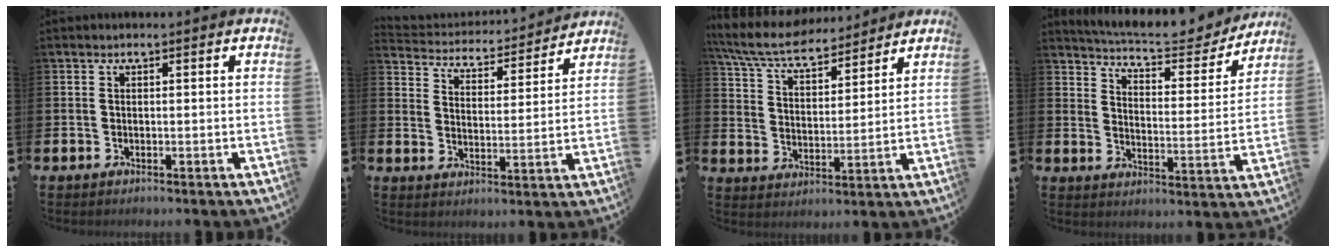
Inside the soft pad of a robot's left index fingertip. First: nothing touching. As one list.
[{"total": 4.3, "force": [4.2, 1.0, 0.0], "torque": [-0.032, -0.043, 0.067]}, {"total": 7.4, "force": [6.8, 1.6, 2.4], "torque": [-0.081, -0.037, 0.121]}, {"total": 7.2, "force": [6.9, 1.0, 1.7], "torque": [-0.054, -0.051, 0.116]}]